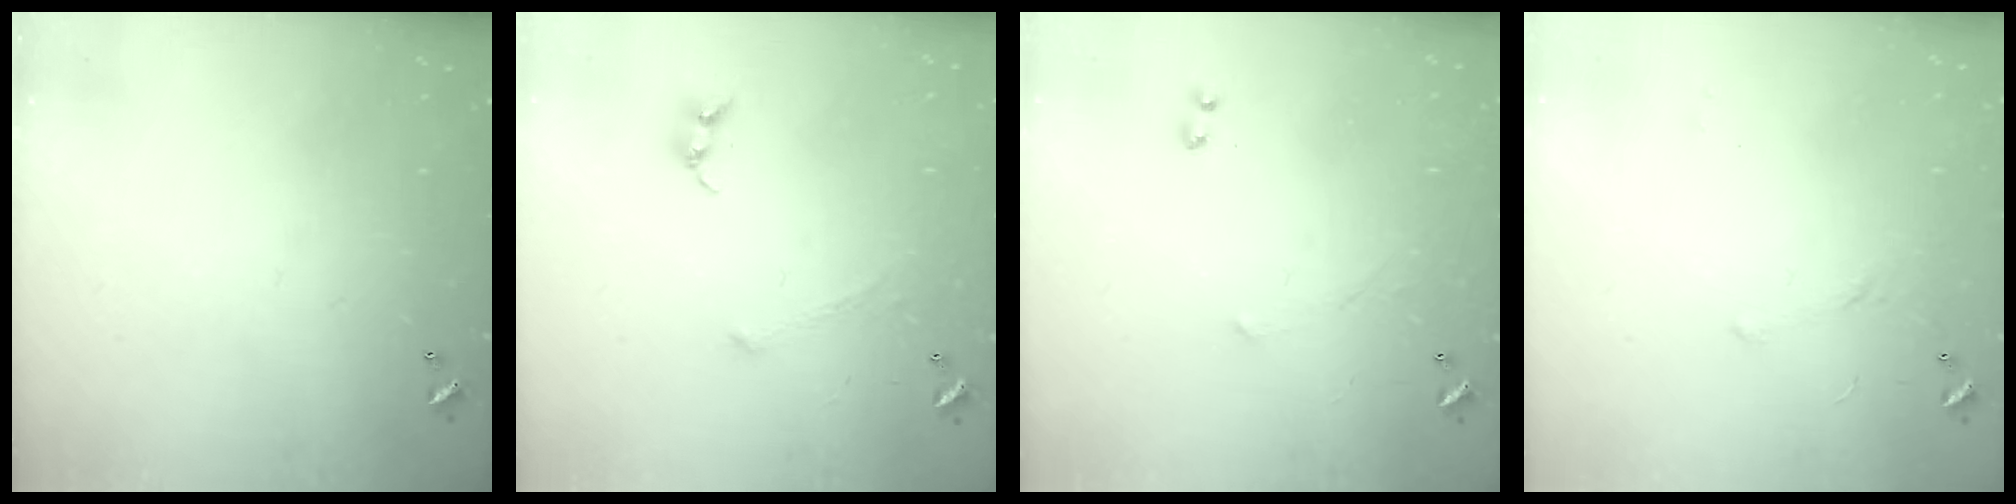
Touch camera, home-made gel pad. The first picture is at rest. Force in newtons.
{"total": 0.6, "press": 0.6, "slide": 0.3}
{"total": 1.7, "press": 1.7, "slide": 0.4}
{"total": 6.4, "press": 6.3, "slide": 0.7}